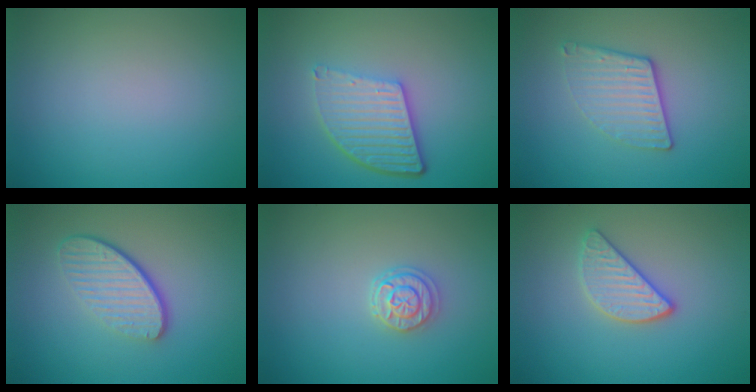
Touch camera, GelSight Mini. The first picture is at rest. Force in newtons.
{"total": 5.6, "press": 4.0, "slide": 4.0}
{"total": 3.2, "press": 2.8, "slide": 1.6}
{"total": 4.6, "press": 3.1, "slide": 3.4}
{"total": 2.2, "press": 2.0, "slide": 0.8}
{"total": 2.8, "press": 2.7, "slide": 0.9}